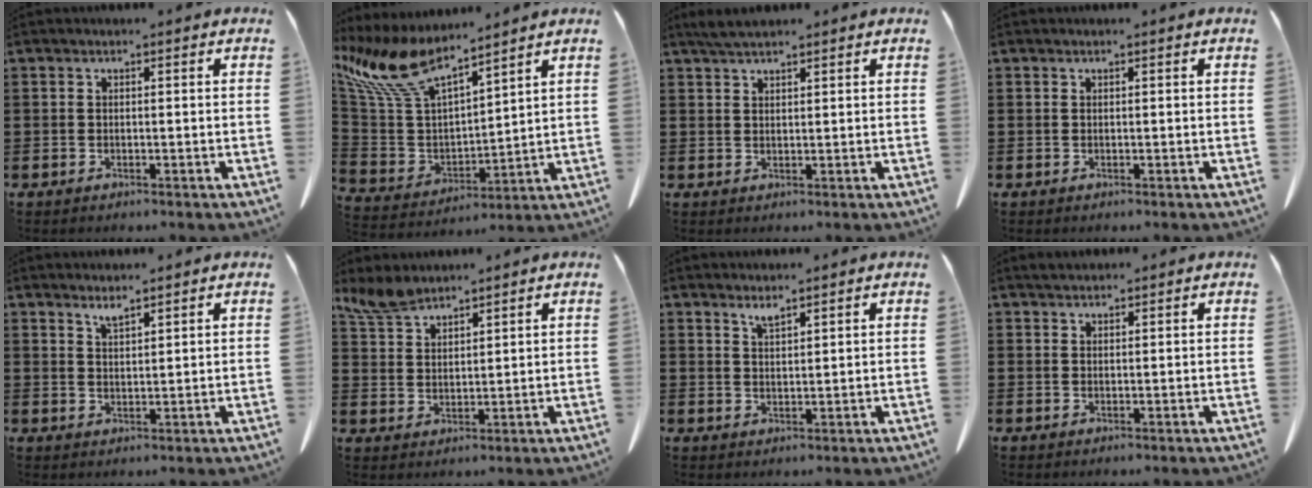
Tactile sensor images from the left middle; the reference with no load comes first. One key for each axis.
{"total": 11.4, "fx": 8.8, "fy": 3.6, "fz": 6.2, "tx": -0.160, "ty": -0.043, "tz": 0.157}
{"total": 2.3, "fx": 1.9, "fy": 0.4, "fz": 1.2, "tx": -0.027, "ty": 0.003, "tz": 0.034}
{"total": 0.0}
{"total": 2.1, "fx": 2.0, "fy": -0.1, "fz": 0.7, "tx": -0.017, "ty": -0.002, "tz": 0.039}
{"total": 5.0, "fx": 4.2, "fy": 1.9, "fz": 1.8, "tx": -0.050, "ty": -0.008, "tz": 0.080}
{"total": 2.0, "fx": 1.9, "fy": 0.0, "fz": 0.8, "tx": -0.018, "ty": -0.002, "tz": 0.036}
{"total": 1.1, "fx": 1.0, "fy": 0.3, "fz": 0.2, "tx": -0.006, "ty": 0.001, "tz": 0.020}